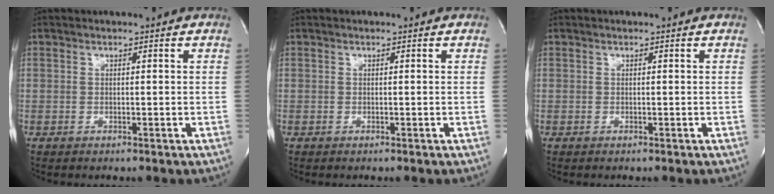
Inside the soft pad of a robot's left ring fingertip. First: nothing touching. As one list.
[{"total": 0.0}, {"total": 0.0}]